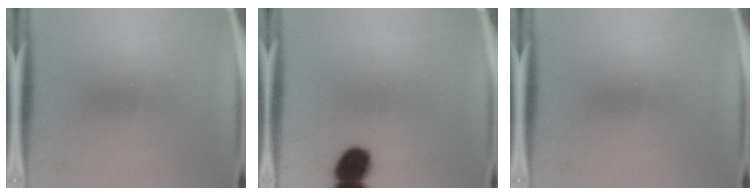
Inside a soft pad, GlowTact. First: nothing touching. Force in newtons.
{"total": 9.1}
{"total": 0.0}